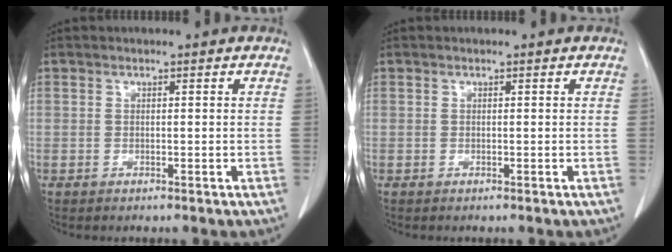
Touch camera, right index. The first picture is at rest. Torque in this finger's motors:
{"motor_torque": [0.00, 0.00, 0.00, 0.00]}